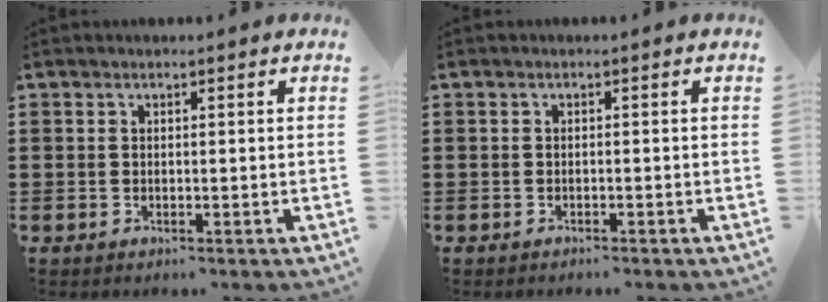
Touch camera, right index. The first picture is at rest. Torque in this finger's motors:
{"motor_torque": [0.38, 0.34, -0.03, 0.02]}